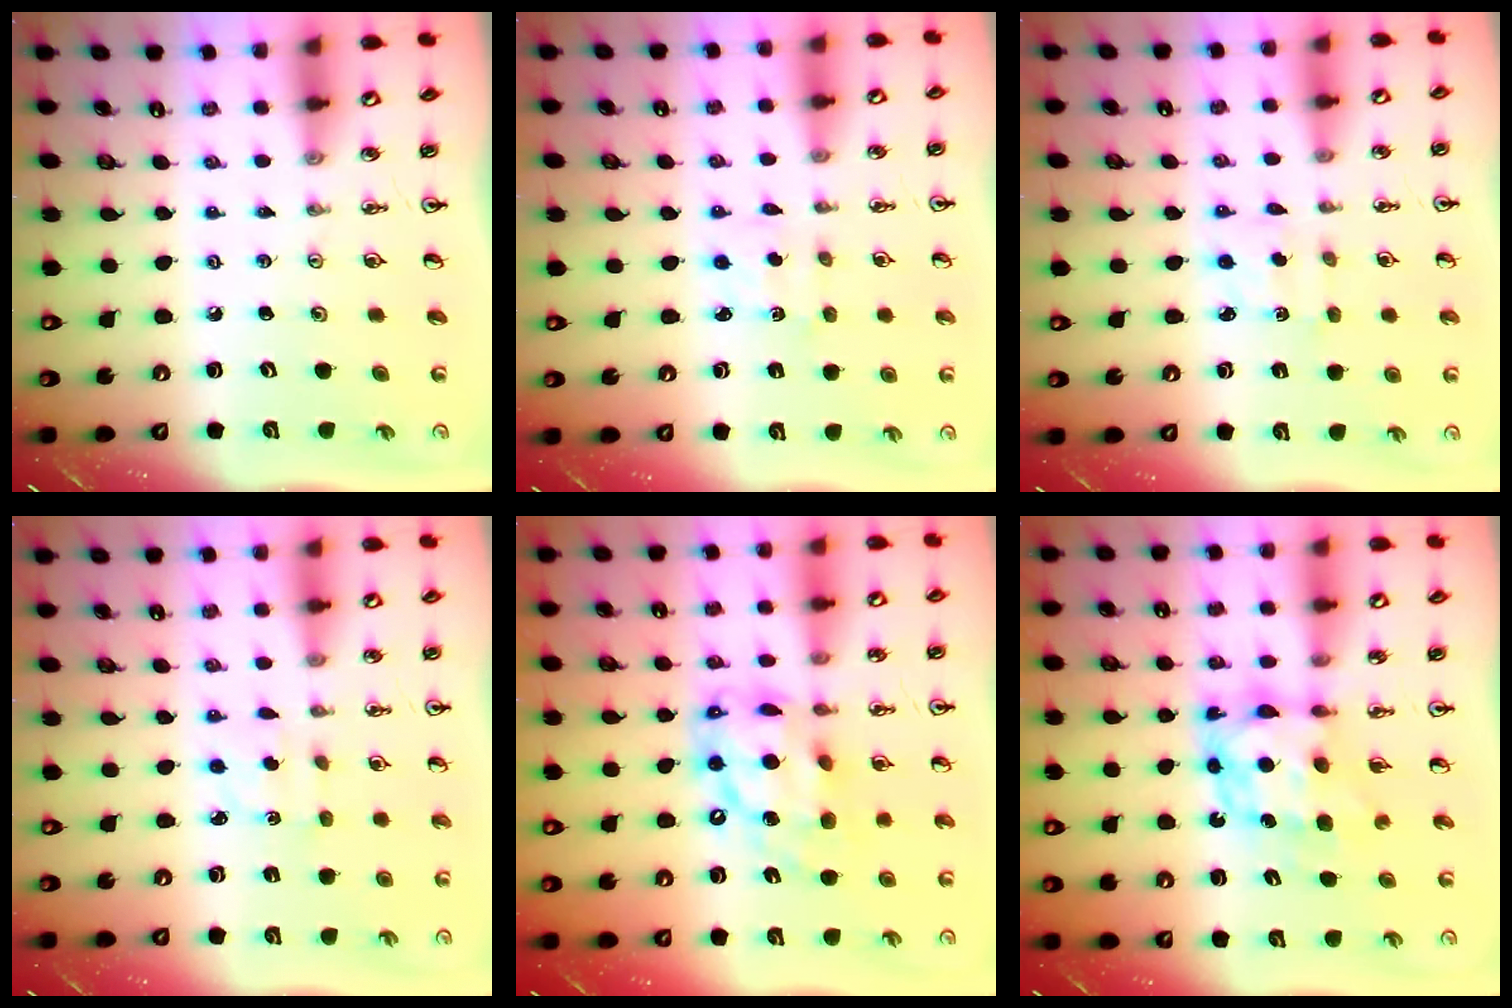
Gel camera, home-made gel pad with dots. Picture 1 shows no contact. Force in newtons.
{"total": 2.4, "press": 2.3, "slide": 0.4}
{"total": 1.7, "press": 1.5, "slide": 0.8}
{"total": 2.7, "press": 2.6, "slide": 0.5}
{"total": 15.2, "press": 15.1, "slide": 1.4}
{"total": 7.5, "press": 7.4, "slide": 0.6}